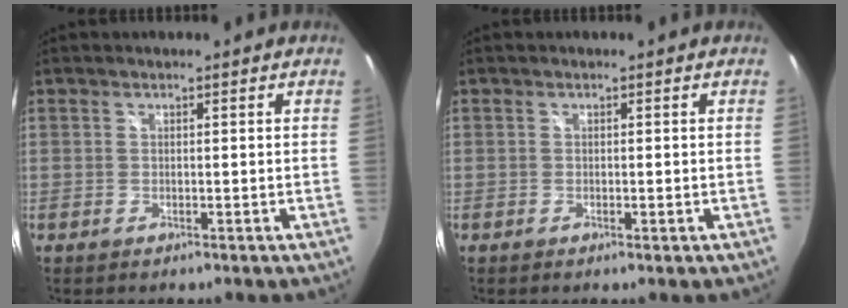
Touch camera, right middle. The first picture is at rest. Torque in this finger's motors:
{"motor_torque": [-0.45, -0.03, 0.02, 0.00]}